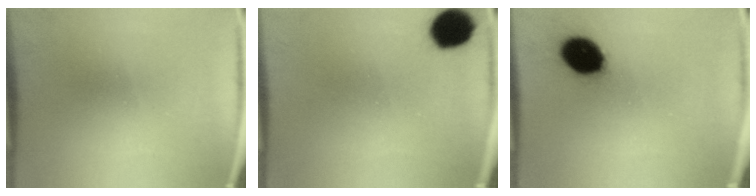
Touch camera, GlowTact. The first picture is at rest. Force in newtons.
{"total": 9.7}
{"total": 12.4}